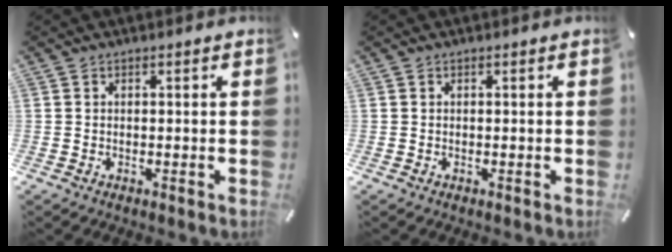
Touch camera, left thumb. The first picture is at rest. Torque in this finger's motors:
{"motor_torque": [0.00, 0.00, -0.01, 0.01, 0.00]}